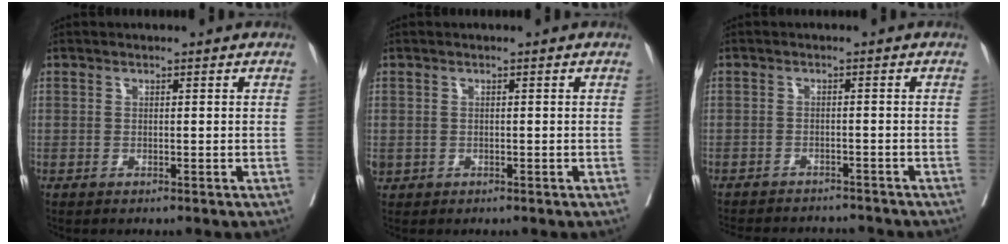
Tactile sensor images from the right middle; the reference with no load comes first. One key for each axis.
{"total": 1.0, "fx": -0.1, "fy": 0.9, "fz": 0.3, "tx": -0.007, "ty": 0.003, "tz": 0.003}
{"total": 10.8, "fx": -10.2, "fy": 2.2, "fz": 2.7, "tx": -0.049, "ty": 0.002, "tz": -0.130}